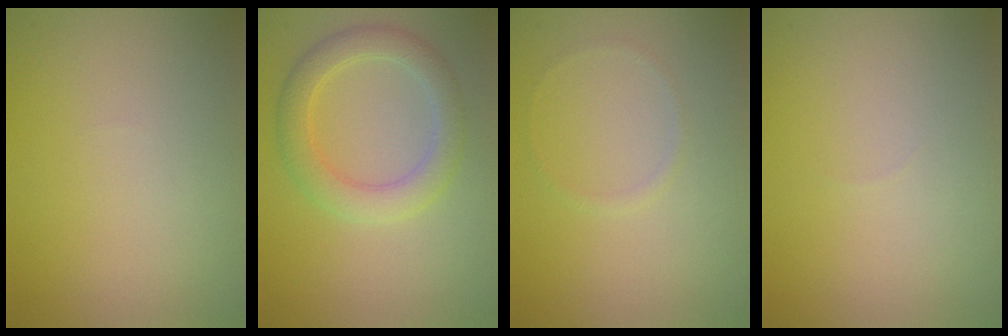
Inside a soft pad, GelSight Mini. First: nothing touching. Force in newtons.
{"total": 3.7, "press": 3.7, "slide": 0.5}
{"total": 0.6, "press": 0.6, "slide": 0.0}
{"total": 0.0}